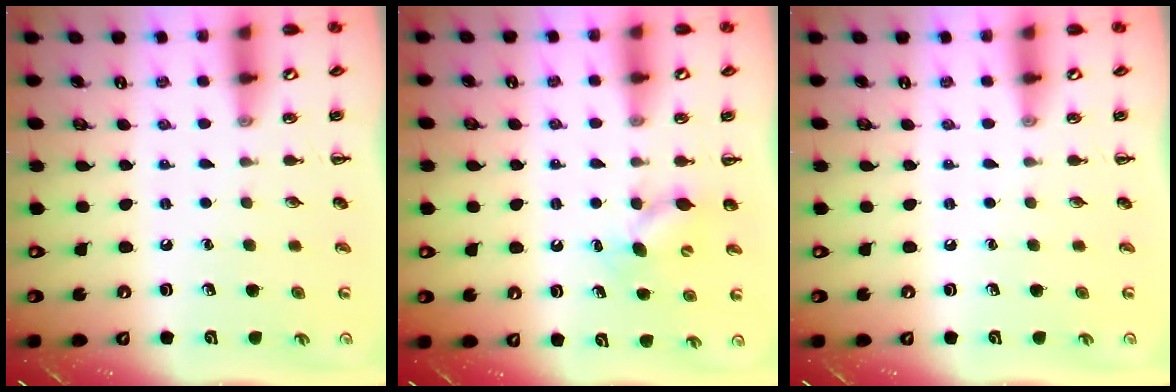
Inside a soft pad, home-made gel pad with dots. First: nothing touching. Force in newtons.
{"total": 6.1, "press": 6.0, "slide": 1.4}
{"total": 0.0}